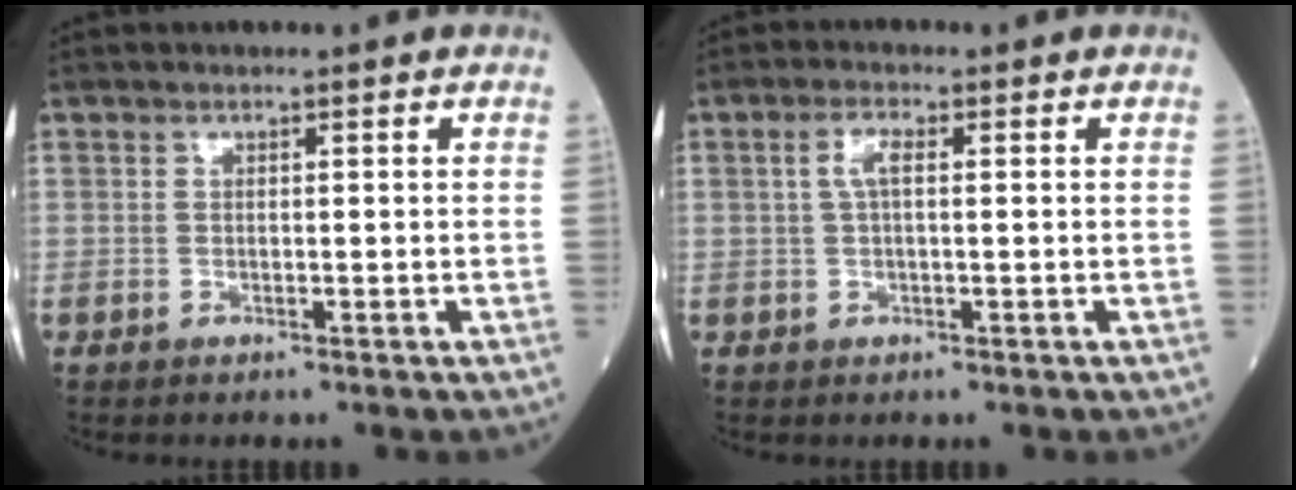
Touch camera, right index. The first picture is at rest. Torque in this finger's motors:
{"motor_torque": [0.73, 0.14, 0.16, 0.05]}